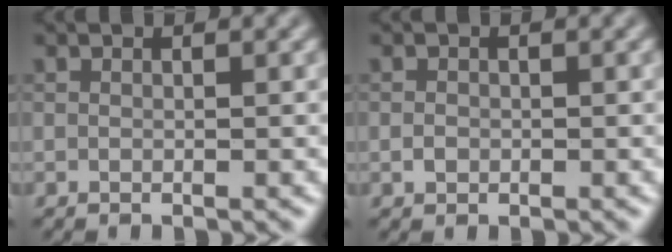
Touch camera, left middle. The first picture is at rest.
{"total": 0.8, "force": [-0.2, 0.6, 0.4], "torque": [-0.006, -0.001, -0.005]}